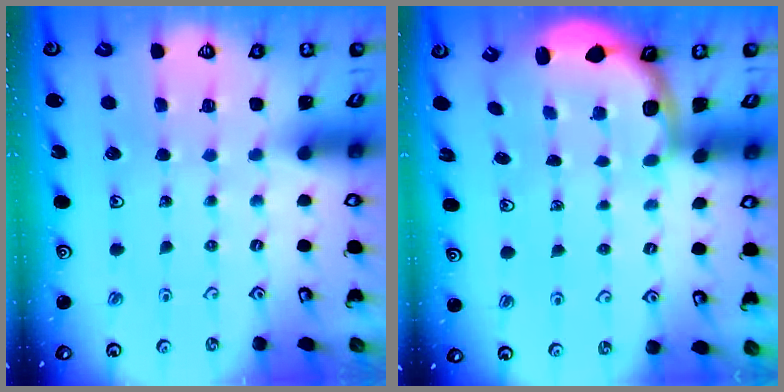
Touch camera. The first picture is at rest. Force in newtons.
{"total": 2.3, "press": 2.0, "slide": 1.1}